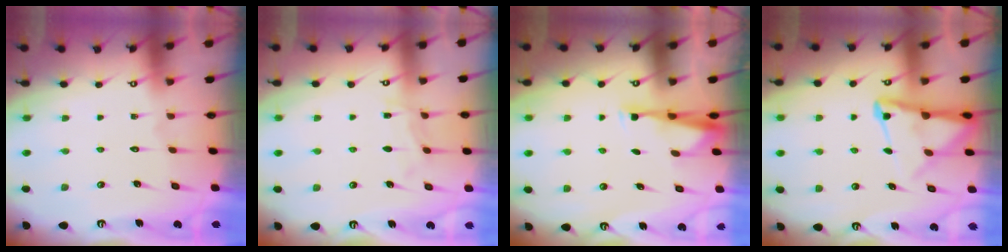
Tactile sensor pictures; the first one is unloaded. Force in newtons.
{"total": 5.8, "press": 5.8, "slide": 0.6}
{"total": 4.1, "press": 4.0, "slide": 0.9}
{"total": 9.6, "press": 9.5, "slide": 1.1}